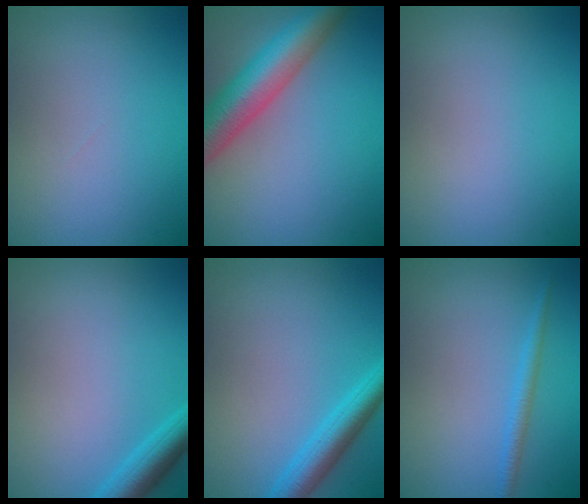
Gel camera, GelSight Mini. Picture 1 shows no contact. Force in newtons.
{"total": 7.9, "press": 7.9, "slide": 0.4}
{"total": 0.0}
{"total": 3.3, "press": 3.3, "slide": 0.2}
{"total": 3.6, "press": 3.5, "slide": 0.2}
{"total": 1.4, "press": 1.4, "slide": 0.1}